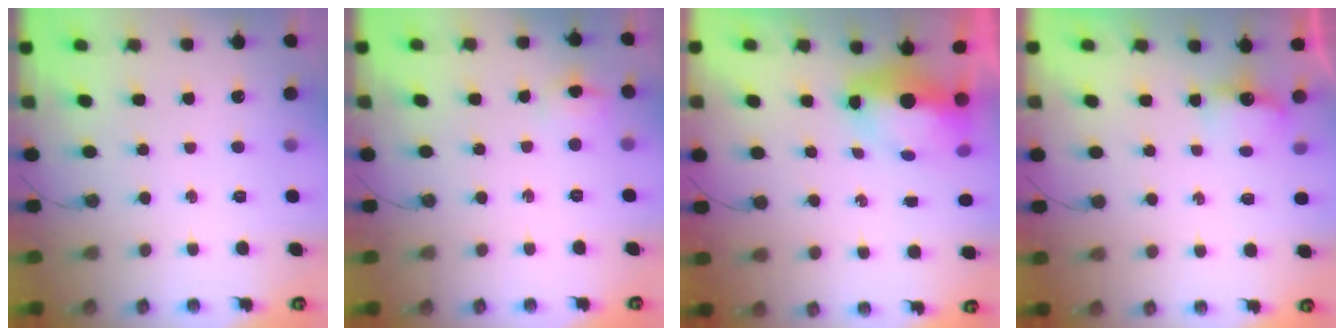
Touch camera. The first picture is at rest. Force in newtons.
{"total": 3.9, "press": 3.7, "slide": 1.1}
{"total": 8.4, "press": 8.3, "slide": 1.6}
{"total": 4.6, "press": 4.5, "slide": 0.8}